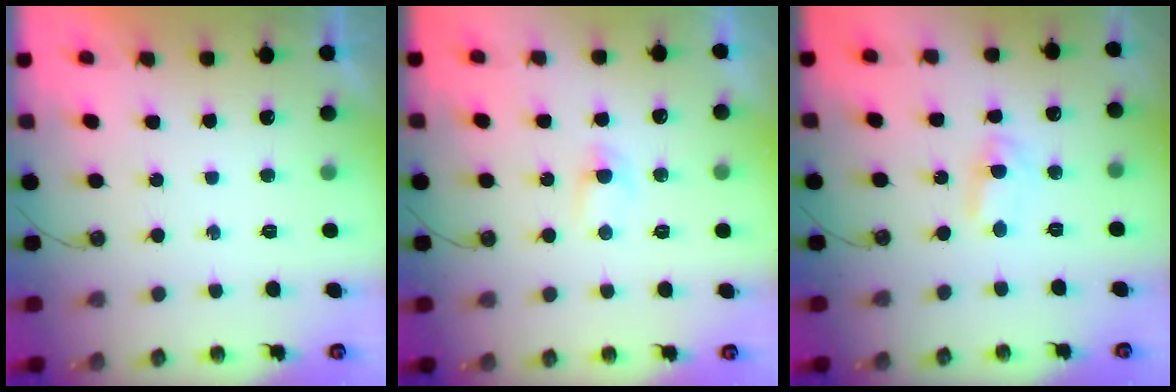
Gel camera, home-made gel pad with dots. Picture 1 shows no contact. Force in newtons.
{"total": 2.2, "press": 2.2, "slide": 0.3}
{"total": 1.6, "press": 1.6, "slide": 0.3}